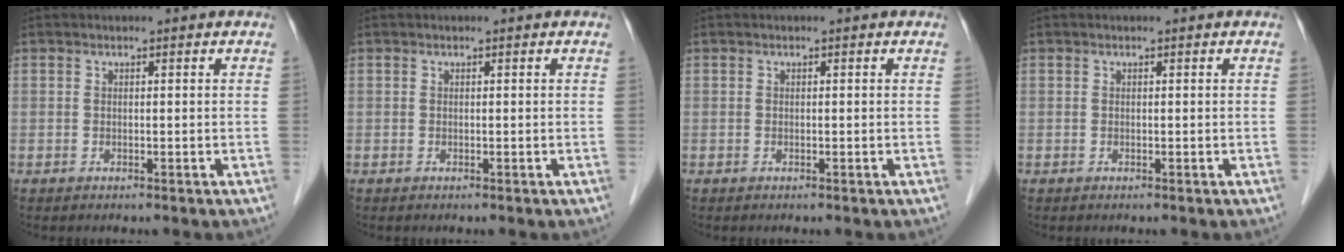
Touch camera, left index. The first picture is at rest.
{"total": 0.0}
{"total": 0.0}
{"total": 0.0}